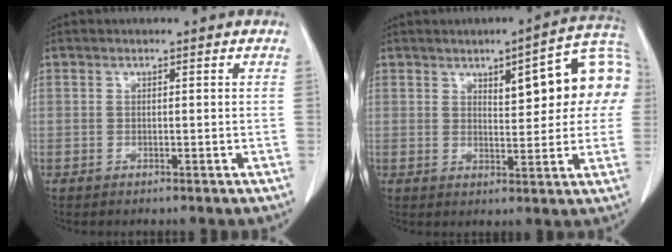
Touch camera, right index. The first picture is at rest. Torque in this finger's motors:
{"motor_torque": [0.45, 0.18, 0.47, 0.09]}